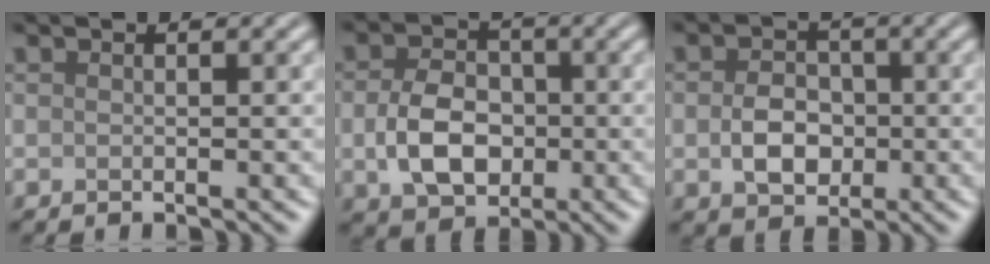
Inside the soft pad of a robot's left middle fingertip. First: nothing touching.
{"total": 5.3, "force": [-0.8, 3.8, 3.6], "torque": [-0.075, -0.004, -0.014]}
{"total": 3.8, "force": [-0.6, 2.8, 2.4], "torque": [-0.044, 0.000, -0.014]}